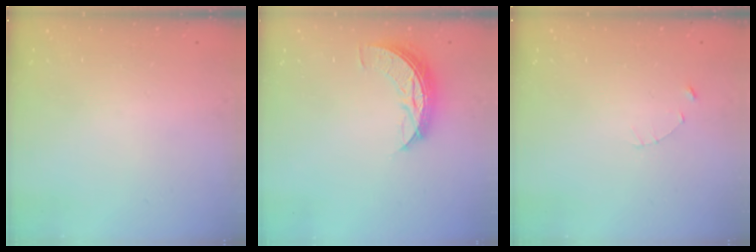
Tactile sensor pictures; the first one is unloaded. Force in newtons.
{"total": 7.9, "press": 7.9, "slide": 0.4}
{"total": 1.0, "press": 1.0, "slide": 0.2}